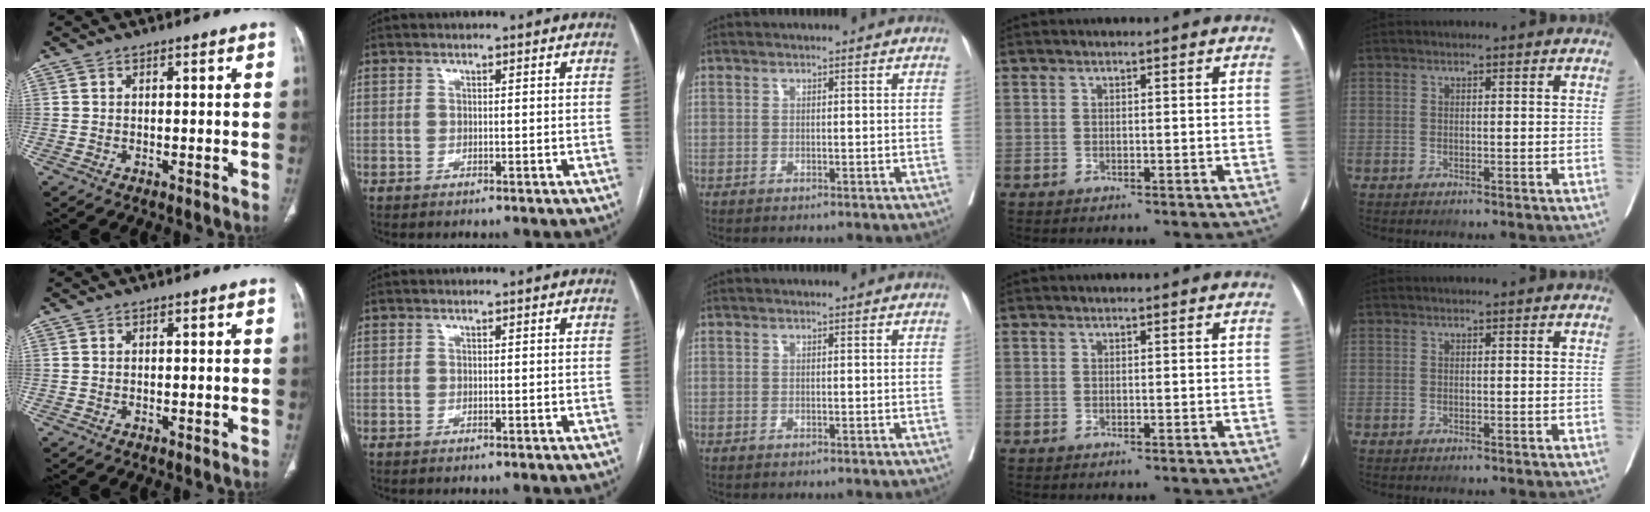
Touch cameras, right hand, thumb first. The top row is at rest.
{}